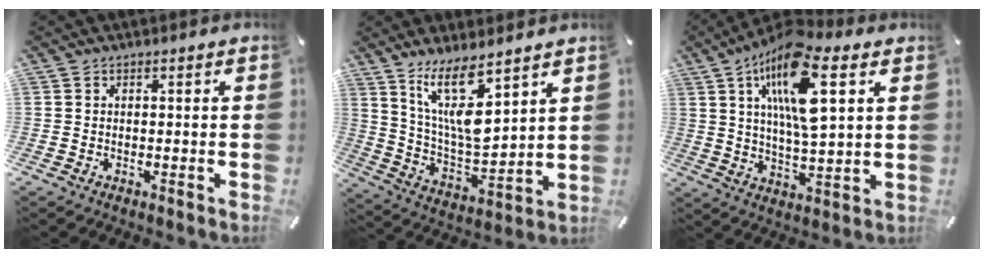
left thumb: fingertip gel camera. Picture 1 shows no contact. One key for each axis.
{"total": 13.8, "fx": 8.8, "fy": 4.8, "fz": 9.5, "tx": -0.196, "ty": -0.049, "tz": 0.156}
{"total": 16.8, "fx": 7.6, "fy": 5.5, "fz": 13.9, "tx": -0.273, "ty": -0.017, "tz": 0.121}